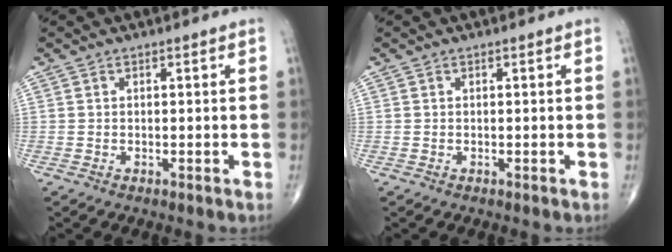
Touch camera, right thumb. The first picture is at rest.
{"total": 0.0}